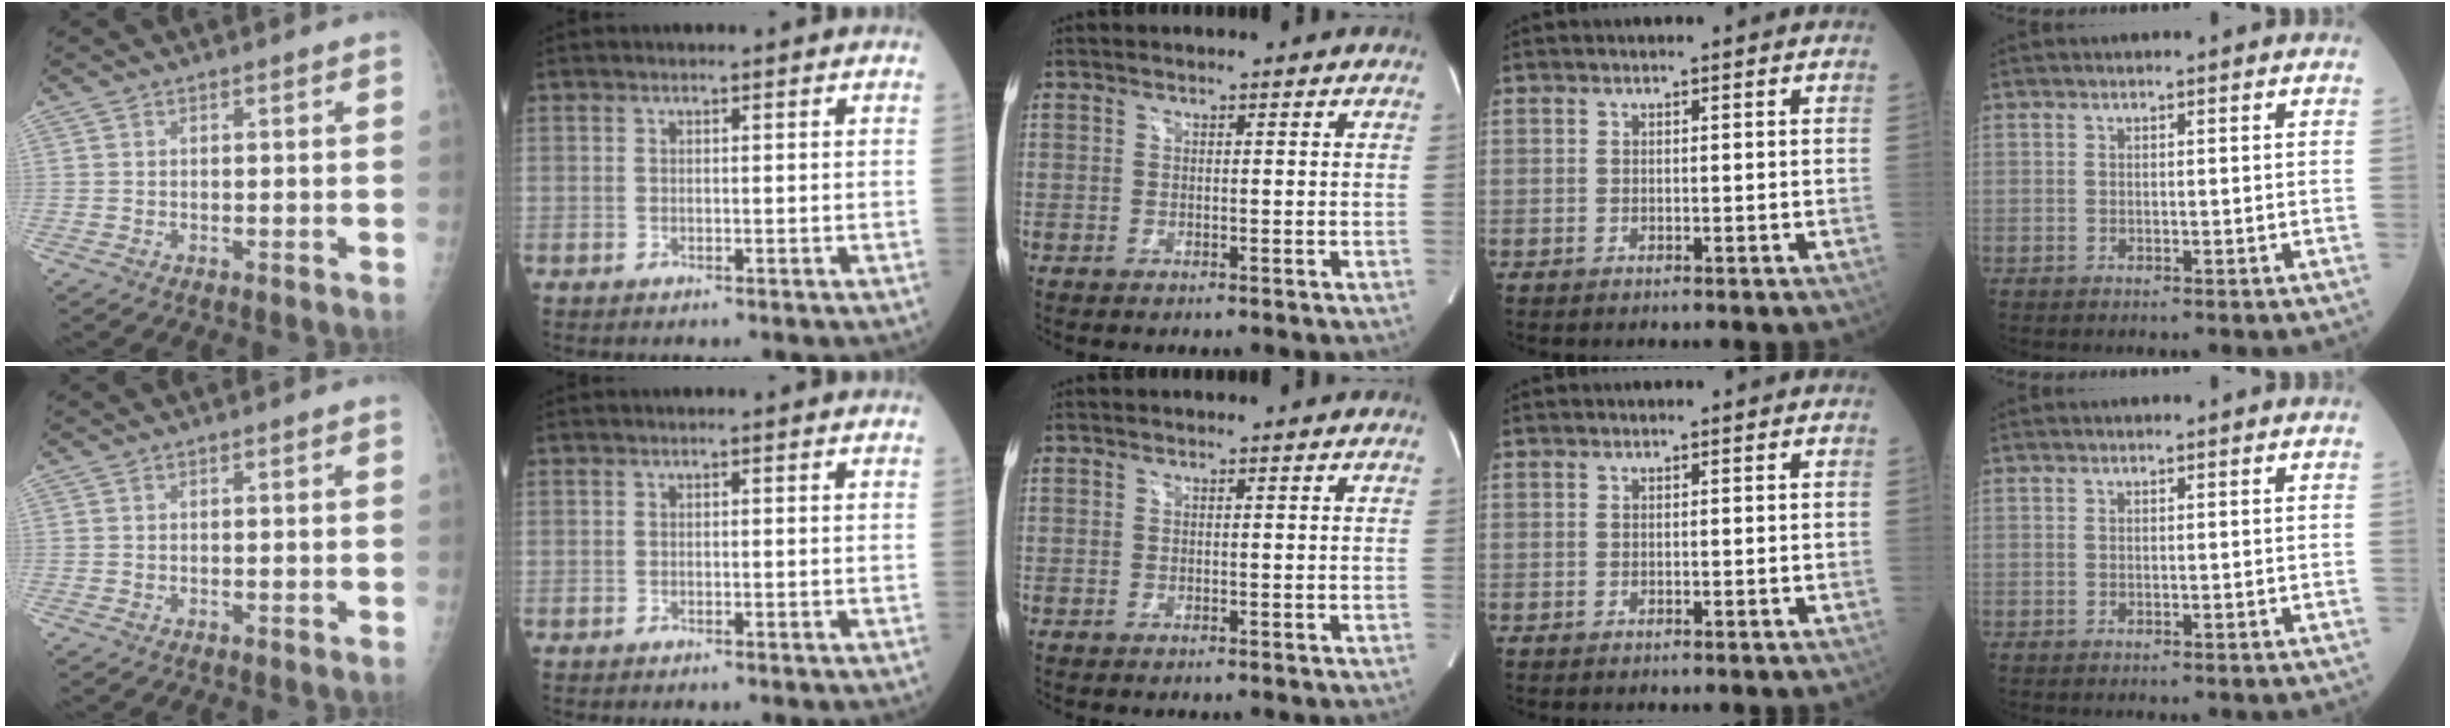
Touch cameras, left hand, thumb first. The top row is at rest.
{}